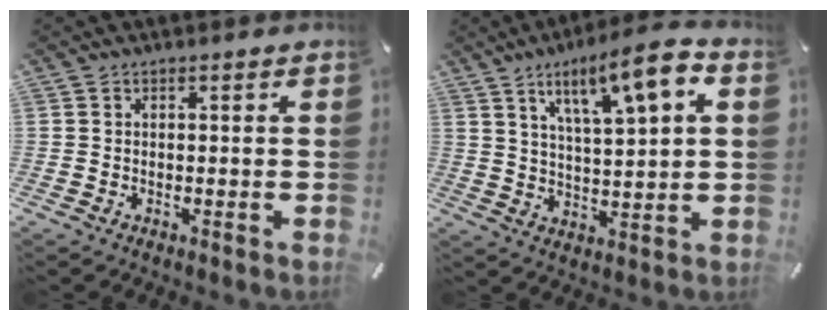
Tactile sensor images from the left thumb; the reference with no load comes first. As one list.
[{"total": 12.0, "force": [6.9, 2.9, 9.4], "torque": [-0.154, -0.027, 0.111]}]